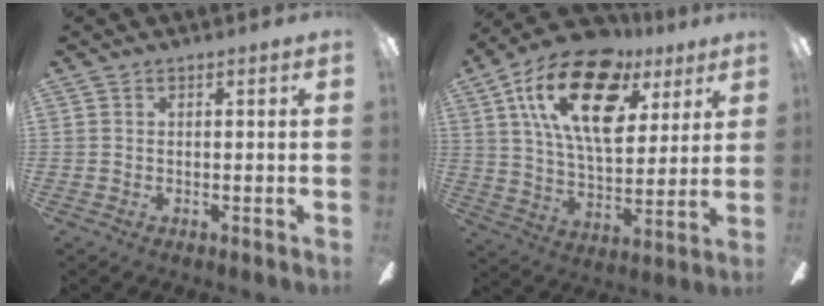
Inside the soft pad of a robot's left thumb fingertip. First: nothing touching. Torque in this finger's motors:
{"motor_torque": [0.57, 0.68, 2.01, -0.76, 0.52]}